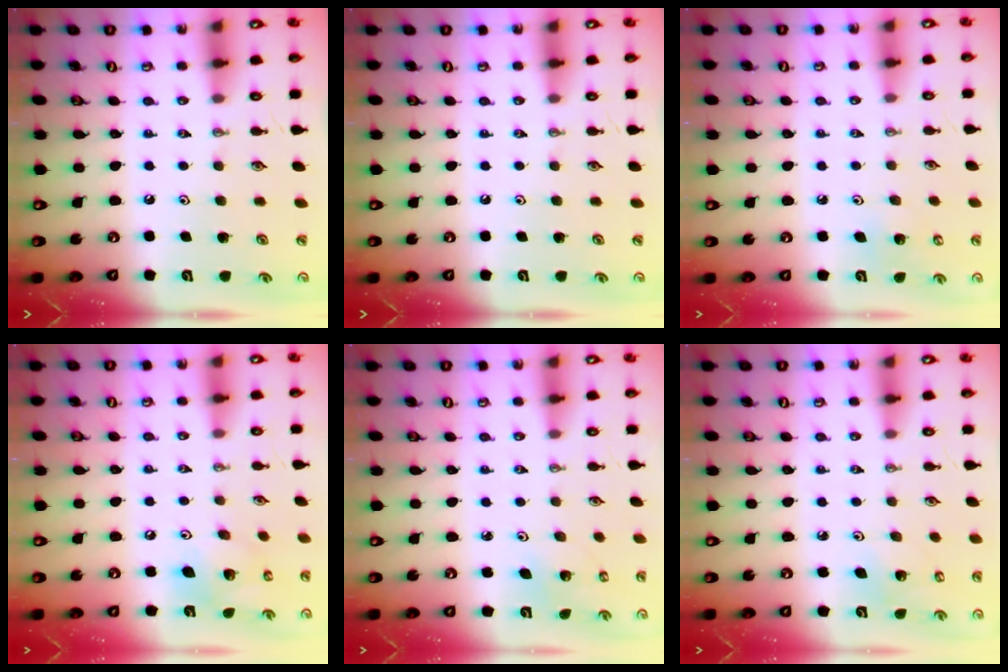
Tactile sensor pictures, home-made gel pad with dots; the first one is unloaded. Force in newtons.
{"total": 0.0}
{"total": 4.2, "press": 4.2, "slide": 0.4}
{"total": 12.2, "press": 12.1, "slide": 2.0}
{"total": 2.3, "press": 2.3, "slide": 0.2}
{"total": 4.8, "press": 4.7, "slide": 1.1}